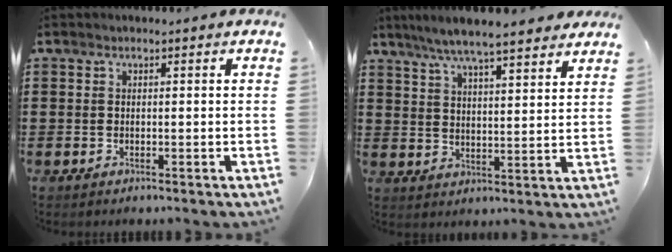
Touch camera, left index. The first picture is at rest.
{"total": 6.4, "force": [5.7, 0.1, 2.8], "torque": [-0.076, -0.023, 0.101]}